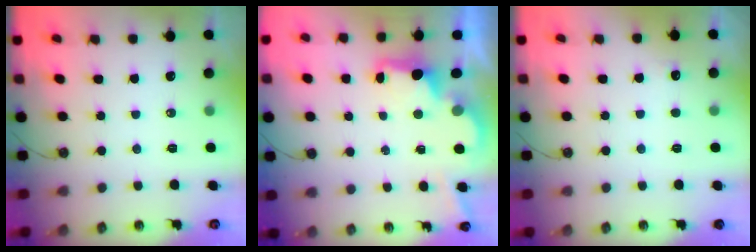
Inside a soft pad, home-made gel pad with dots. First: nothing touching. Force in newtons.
{"total": 2.5, "press": 2.4, "slide": 0.8}
{"total": 4.3, "press": 4.1, "slide": 1.2}